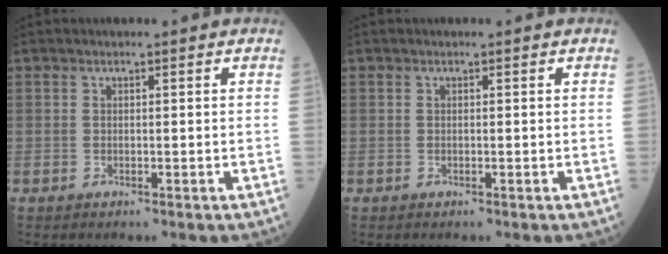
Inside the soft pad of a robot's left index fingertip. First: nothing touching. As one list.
[{"total": 0.0}]